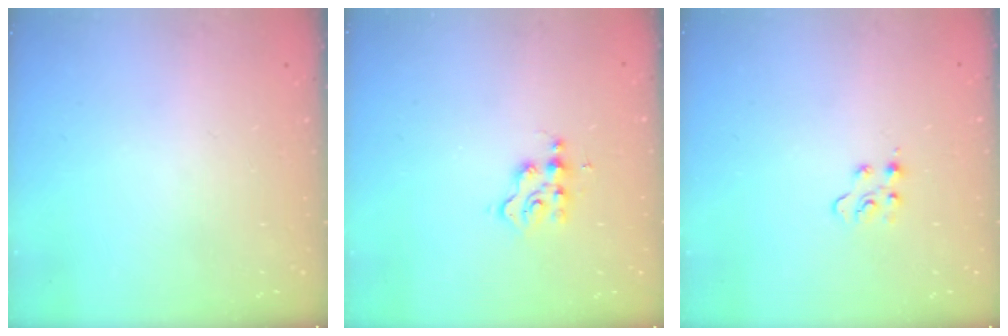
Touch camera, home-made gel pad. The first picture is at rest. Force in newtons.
{"total": 2.6, "press": 2.5, "slide": 0.7}
{"total": 4.8, "press": 4.7, "slide": 0.6}